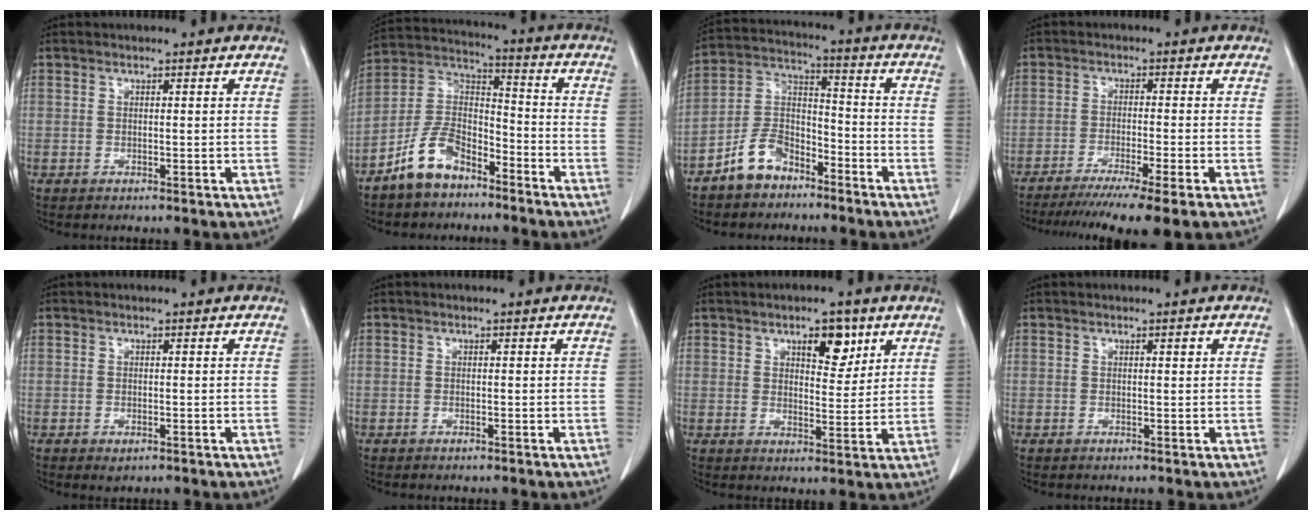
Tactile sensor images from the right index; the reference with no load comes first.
{"total": 10.3, "force": [-7.2, 5.1, 5.3], "torque": [-0.113, 0.020, -0.144]}
{"total": 8.6, "force": [-6.0, 4.9, 3.7], "torque": [-0.078, 0.020, -0.117]}
{"total": 11.8, "force": [-9.1, -0.6, 7.5], "torque": [-0.104, -0.031, -0.140]}
{"total": 1.1, "force": [-0.6, 0.6, 0.8], "torque": [-0.008, -0.001, -0.003]}
{"total": 0.0}
{"total": 5.9, "force": [3.4, 2.5, 4.2], "torque": [-0.057, -0.001, 0.049]}
{"total": 0.6, "force": [0.3, 0.1, 0.5], "torque": [-0.007, 0.000, 0.003]}